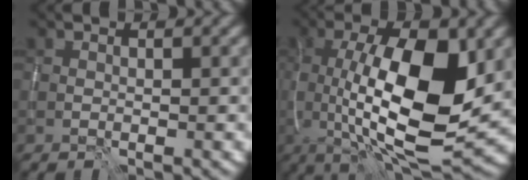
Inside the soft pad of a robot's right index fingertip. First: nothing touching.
{"total": 12.3, "force": [0.0, 4.4, 11.5], "torque": [-0.183, -0.007, 0.000]}